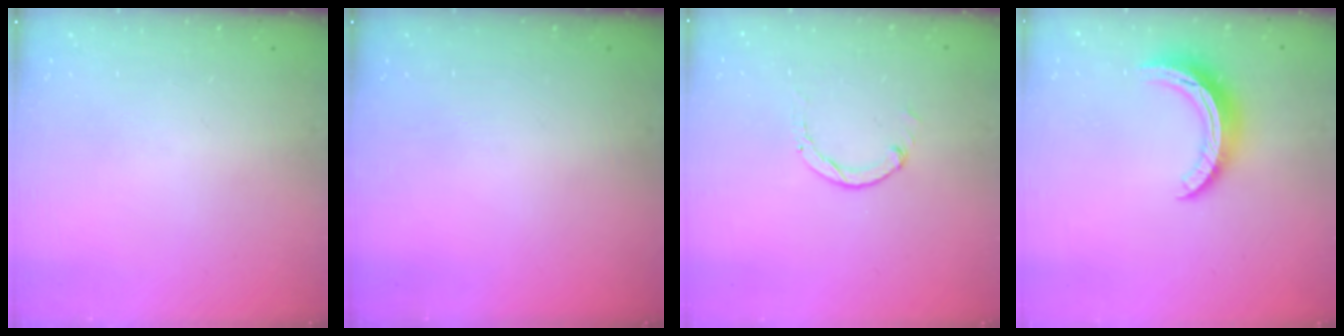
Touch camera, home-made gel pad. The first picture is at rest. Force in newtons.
{"total": 0.0}
{"total": 1.3, "press": 1.2, "slide": 0.2}
{"total": 10.3, "press": 10.3, "slide": 0.3}